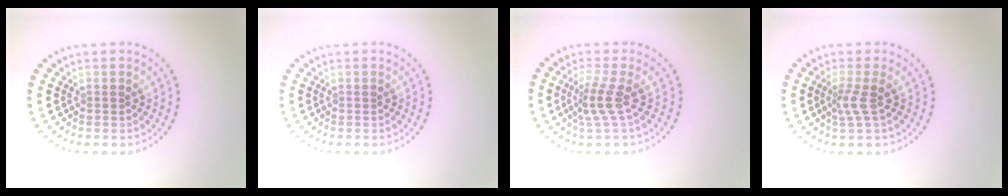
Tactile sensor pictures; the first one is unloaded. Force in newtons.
{"total": 0.0}
{"total": 2.5, "press": 1.8, "slide": 1.7}
{"total": 1.9, "press": 1.4, "slide": 1.3}